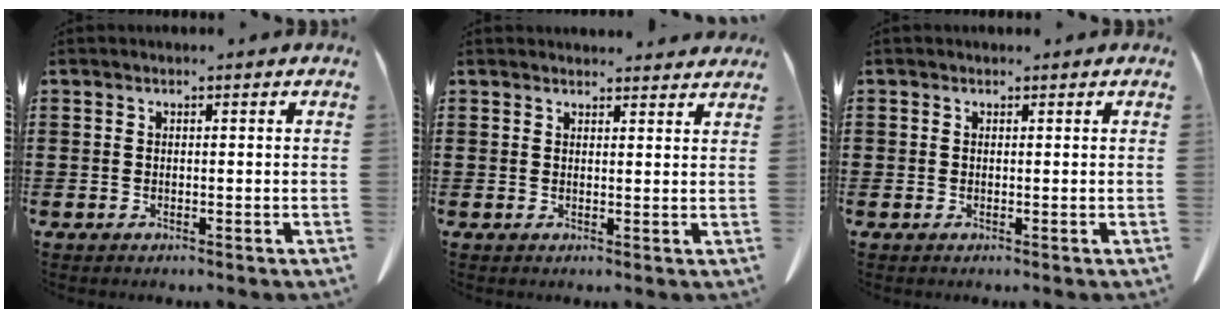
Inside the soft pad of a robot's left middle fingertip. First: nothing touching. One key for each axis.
{"total": 2.2, "fx": 2.1, "fy": 0.3, "fz": 0.3, "tx": -0.002, "ty": -0.006, "tz": 0.039}
{"total": 0.6, "fx": 0.2, "fy": 0.5, "fz": 0.0, "tx": -0.003, "ty": 0.003, "tz": 0.004}